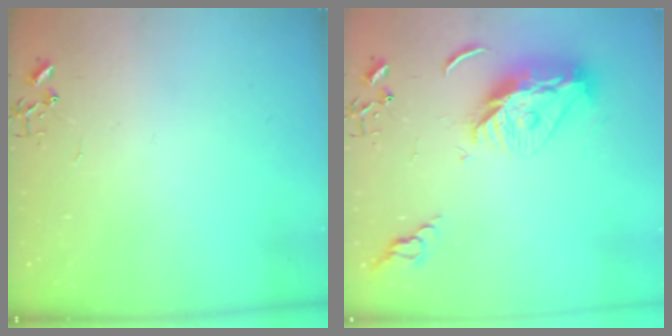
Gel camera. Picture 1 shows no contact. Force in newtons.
{"total": 13.4, "press": 13.4, "slide": 1.2}